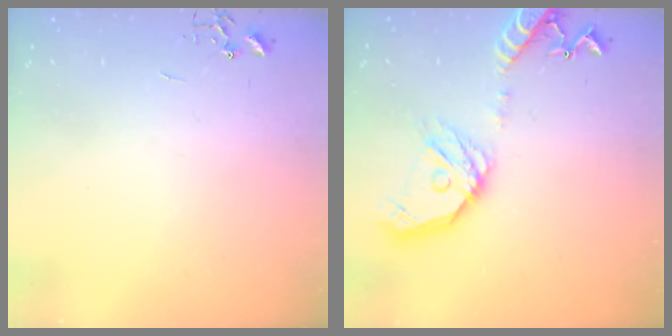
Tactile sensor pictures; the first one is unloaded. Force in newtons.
{"total": 17.9, "press": 17.7, "slide": 2.6}